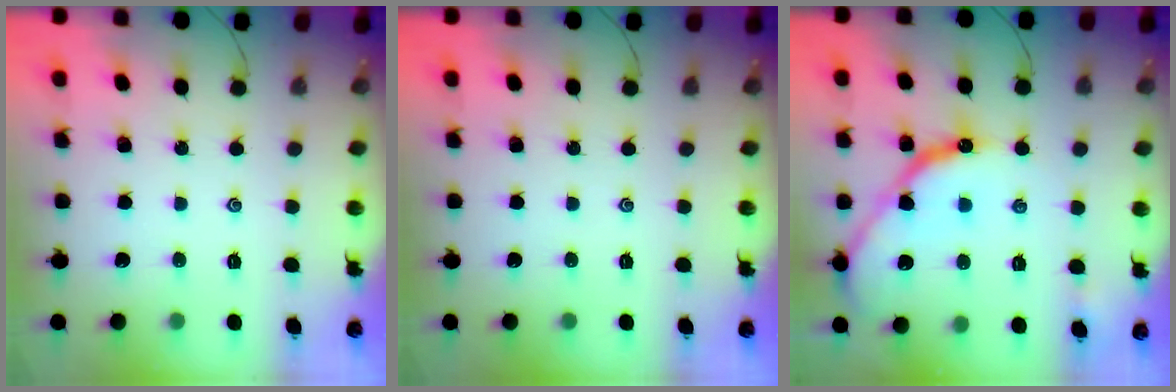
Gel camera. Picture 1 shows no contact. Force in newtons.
{"total": 0.0}
{"total": 14.2, "press": 14.2, "slide": 1.2}